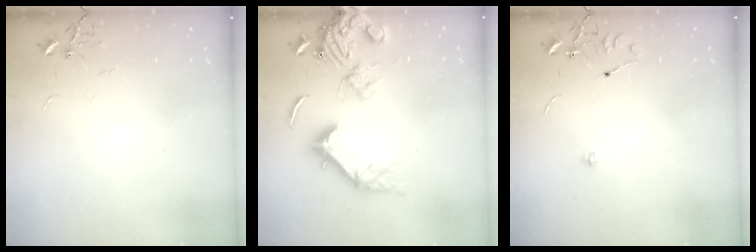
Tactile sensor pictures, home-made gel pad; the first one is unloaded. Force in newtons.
{"total": 17.4, "press": 17.3, "slide": 2.4}
{"total": 6.4, "press": 6.4, "slide": 0.7}